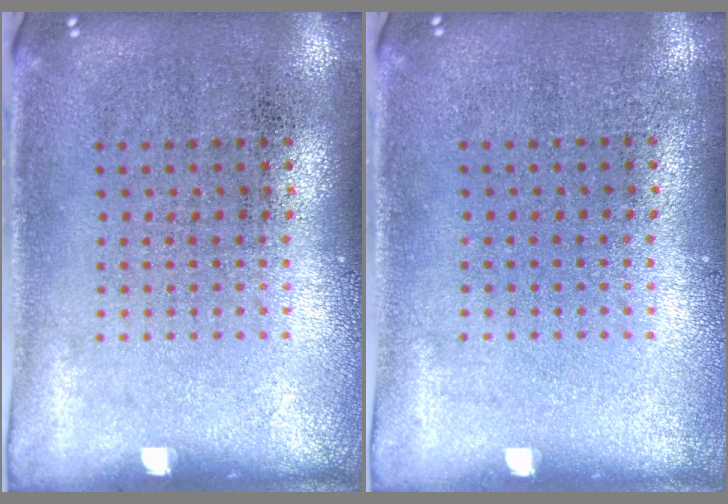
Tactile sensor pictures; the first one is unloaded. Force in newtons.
{"total": 0.0}